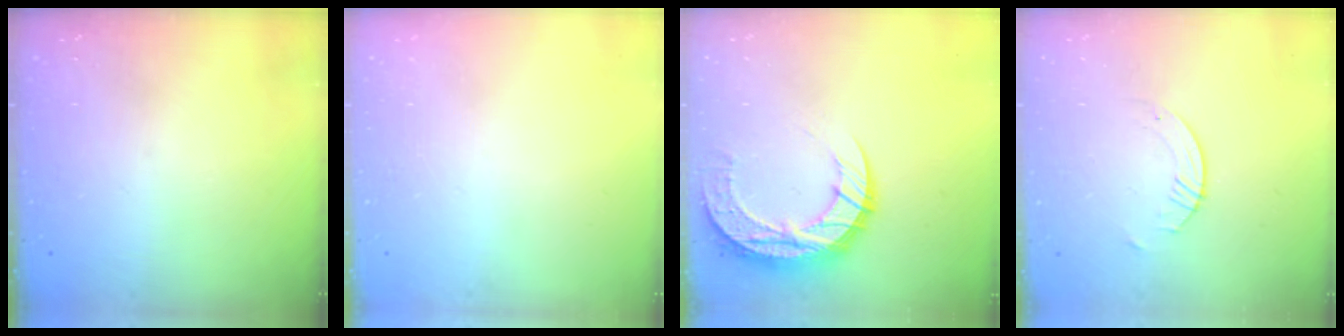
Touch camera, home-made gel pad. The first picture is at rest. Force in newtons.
{"total": 0.0}
{"total": 13.1, "press": 13.1, "slide": 0.9}
{"total": 0.8, "press": 0.8, "slide": 0.2}